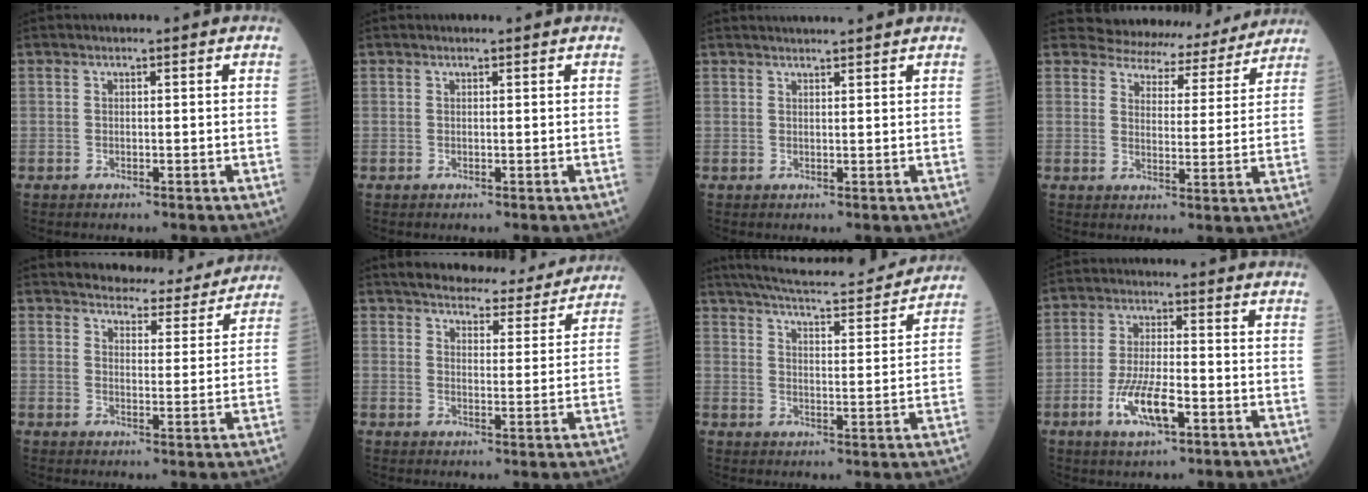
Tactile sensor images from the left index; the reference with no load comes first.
{"total": 0.0}
{"total": 5.6, "force": [5.3, -0.1, 1.7], "torque": [-0.019, 0.027, 0.064]}
{"total": 13.0, "force": [12.5, 3.6, 1.0], "torque": [0.006, -0.005, 0.141]}
{"total": 12.4, "force": [11.8, 2.7, 2.6], "torque": [-0.017, -0.010, 0.137]}
{"total": 16.9, "force": [15.8, 3.8, 4.8], "torque": [-0.047, -0.002, 0.192]}
{"total": 19.6, "force": [17.9, 2.4, 7.7], "torque": [-0.126, 0.001, 0.243]}
{"total": 7.9, "force": [-3.4, 2.0, 6.8], "torque": [-0.137, -0.007, -0.060]}